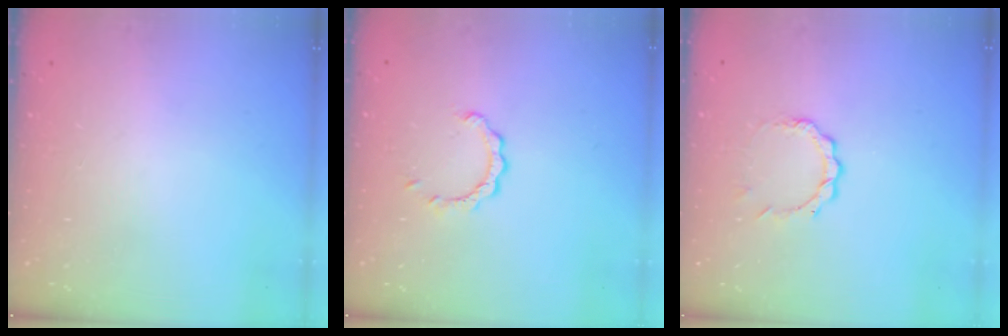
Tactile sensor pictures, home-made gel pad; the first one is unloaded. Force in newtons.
{"total": 2.1, "press": 2.1, "slide": 0.2}
{"total": 5.5, "press": 5.5, "slide": 0.5}